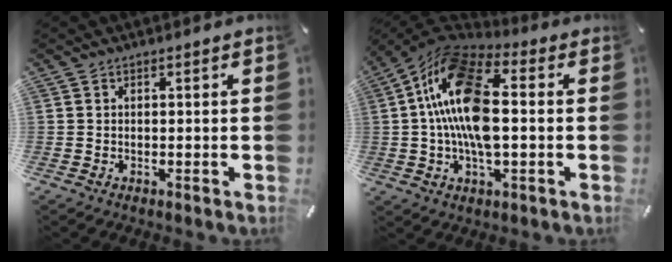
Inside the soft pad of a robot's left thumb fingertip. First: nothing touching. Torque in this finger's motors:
{"motor_torque": [0.77, 1.21, 2.77, 0.00, 0.84]}